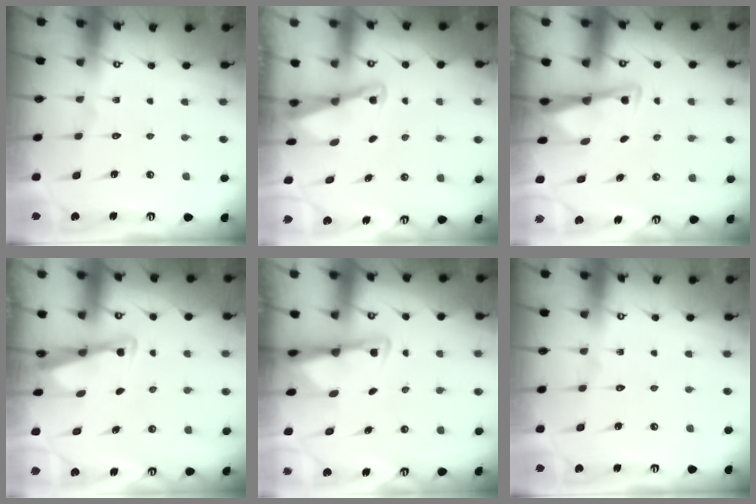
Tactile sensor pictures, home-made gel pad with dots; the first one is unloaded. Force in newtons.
{"total": 2.2, "press": 2.2, "slide": 0.3}
{"total": 3.1, "press": 3.1, "slide": 0.3}
{"total": 2.8, "press": 2.7, "slide": 0.4}
{"total": 3.0, "press": 2.9, "slide": 0.7}
{"total": 0.0}